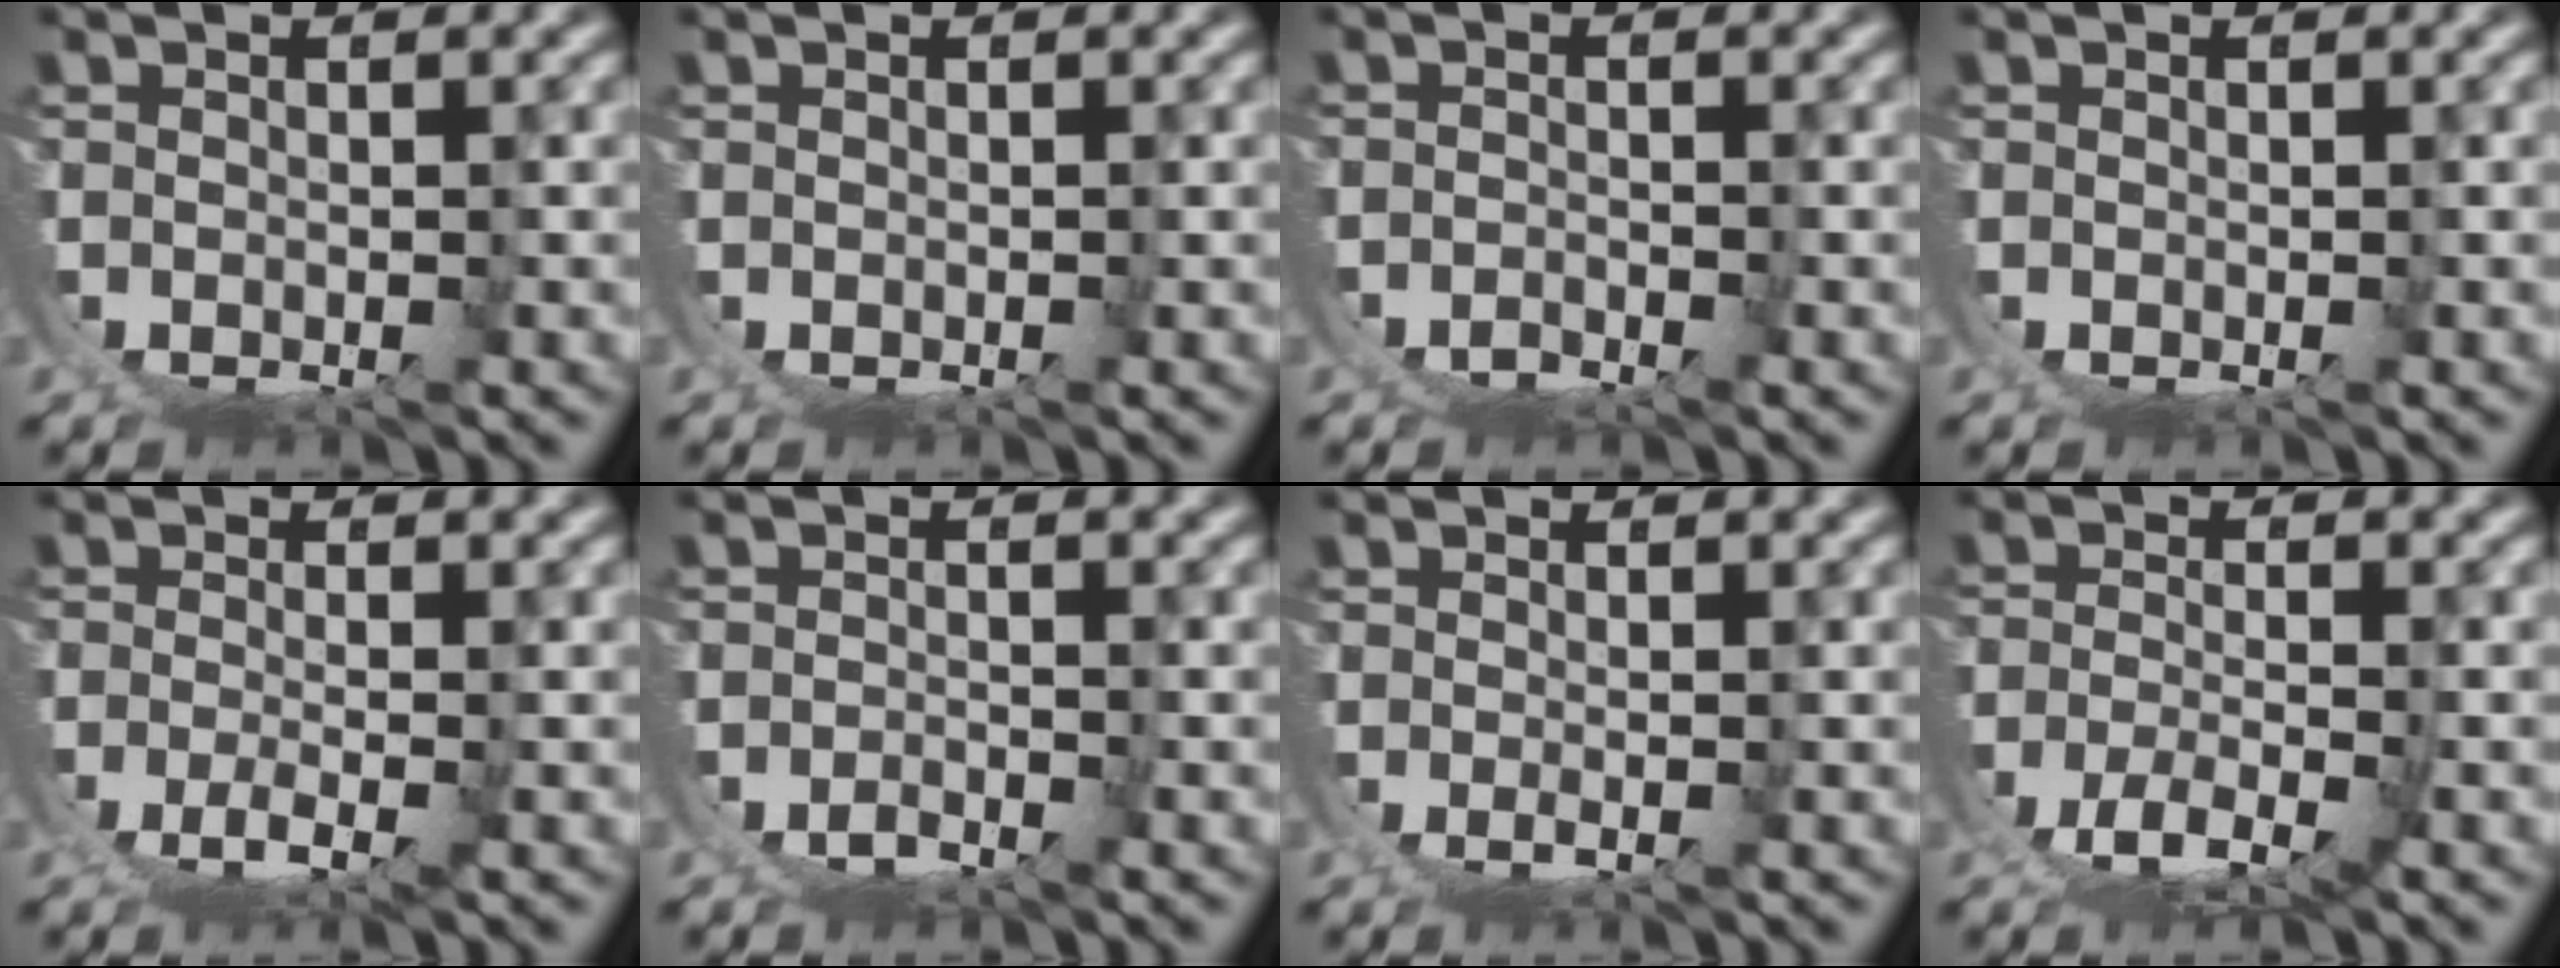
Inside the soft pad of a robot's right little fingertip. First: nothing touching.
{"total": 0.0}
{"total": 1.2, "force": [-1.0, 0.5, 0.3], "torque": [-0.014, -0.002, -0.017]}
{"total": 0.0}
{"total": 2.0, "force": [0.2, -0.9, 1.8], "torque": [-0.049, -0.005, 0.010]}
{"total": 1.1, "force": [-0.9, -0.1, 0.6], "torque": [-0.015, 0.001, -0.013]}
{"total": 1.8, "force": [0.8, -1.5, 0.5], "torque": [-0.017, -0.001, 0.017]}
{"total": 3.0, "force": [-0.5, 0.9, 2.8], "torque": [-0.073, -0.014, 0.002]}